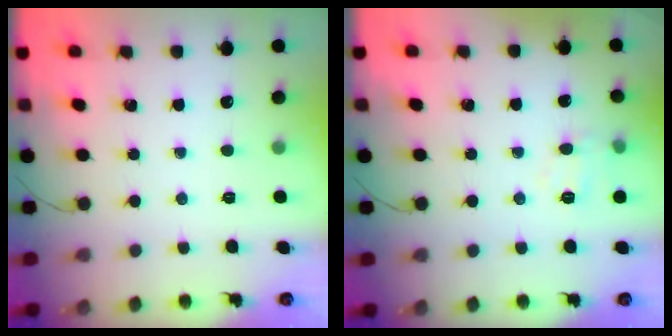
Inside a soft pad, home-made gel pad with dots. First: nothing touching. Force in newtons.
{"total": 5.5, "press": 5.3, "slide": 1.3}